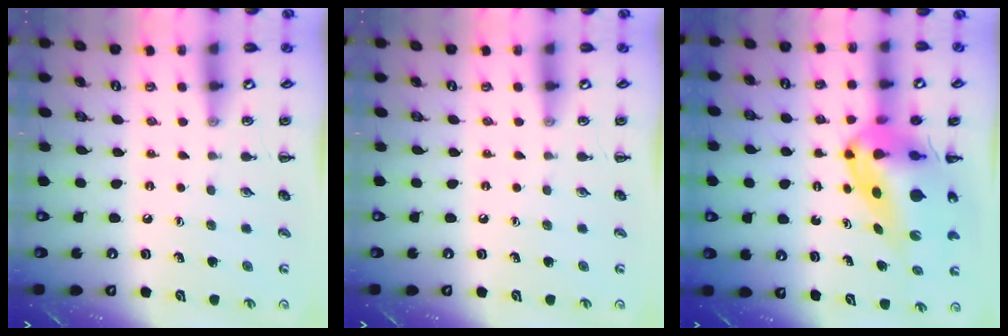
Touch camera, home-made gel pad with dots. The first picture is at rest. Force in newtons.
{"total": 0.0}
{"total": 15.3, "press": 14.6, "slide": 4.7}